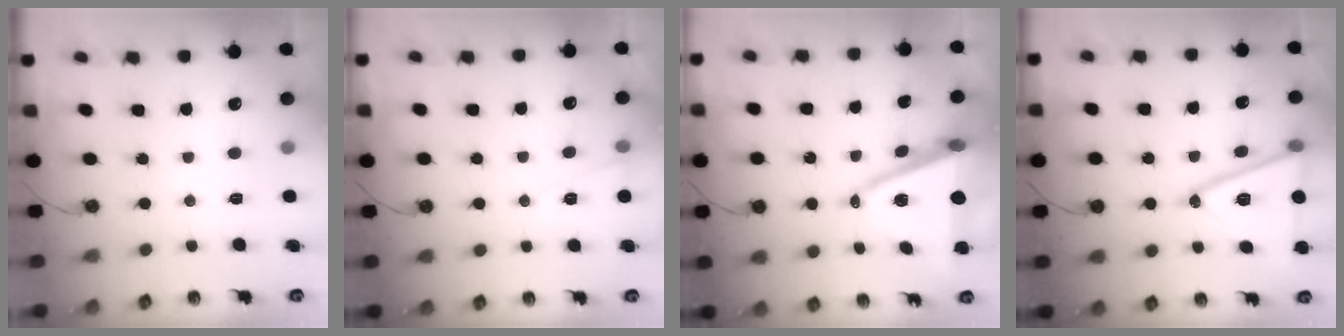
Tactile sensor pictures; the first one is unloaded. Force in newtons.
{"total": 5.2, "press": 2.8, "slide": 4.3}
{"total": 12.3, "press": 11.6, "slide": 4.2}
{"total": 18.1, "press": 17.8, "slide": 3.6}